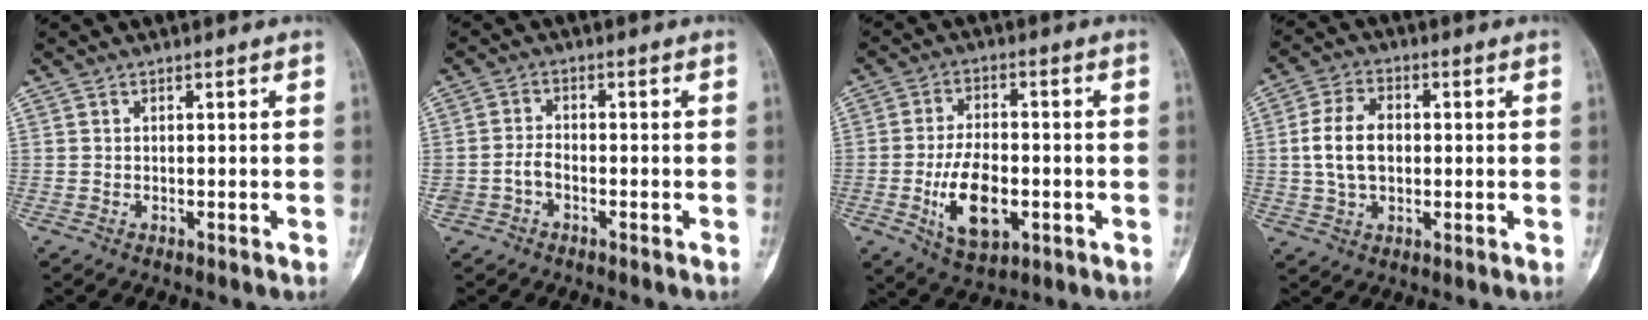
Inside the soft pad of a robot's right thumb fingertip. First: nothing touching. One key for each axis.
{"total": 2.9, "fx": -1.2, "fy": 2.0, "fz": 1.7, "tx": -0.029, "ty": 0.015, "tz": -0.024}
{"total": 11.3, "fx": -2.9, "fy": 6.1, "fz": 9.1, "tx": -0.149, "ty": 0.008, "tz": -0.042}
{"total": 8.9, "fx": 0.2, "fy": 5.9, "fz": 6.7, "tx": -0.119, "ty": 0.012, "tz": 0.002}